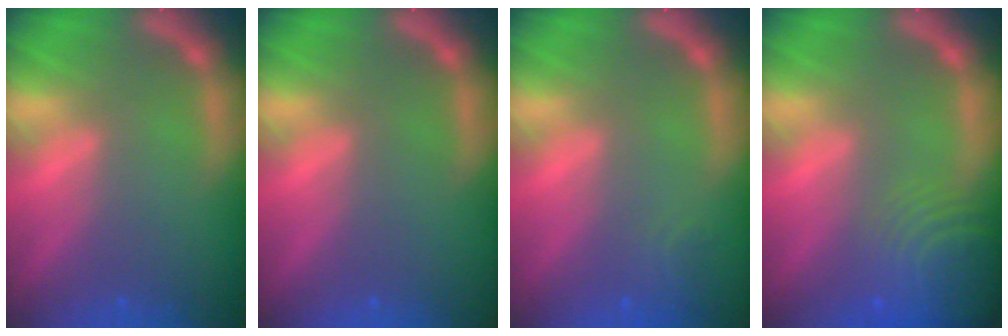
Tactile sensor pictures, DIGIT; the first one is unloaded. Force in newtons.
{"total": 0.0}
{"total": 1.4}
{"total": 9.5}